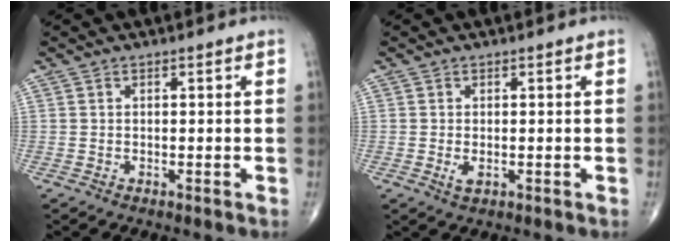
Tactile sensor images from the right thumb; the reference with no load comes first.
{"total": 1.5, "force": [-0.2, 0.8, 1.2], "torque": [-0.022, -0.003, -0.002]}